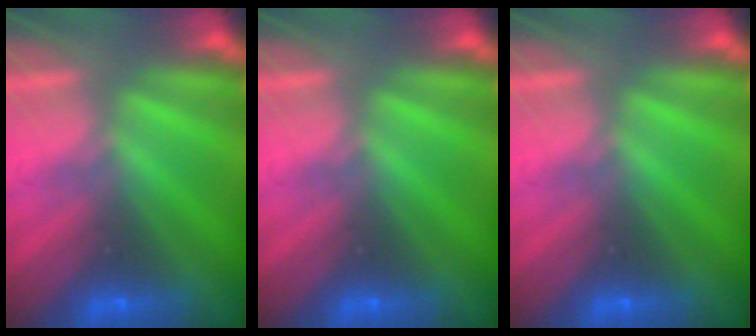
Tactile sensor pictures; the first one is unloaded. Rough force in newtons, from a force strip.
{"total": 0.0}
{"total": 0.0}